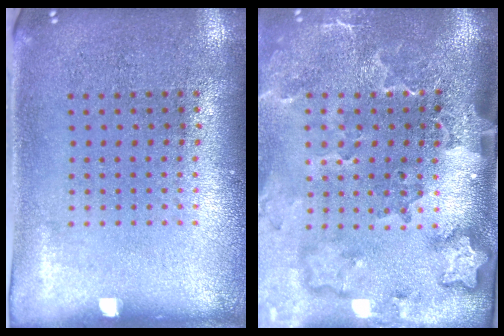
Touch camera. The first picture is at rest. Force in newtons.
{"total": 3.4, "press": 2.5, "slide": 2.3}